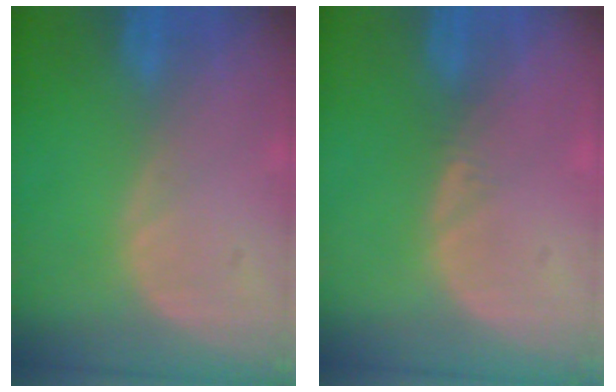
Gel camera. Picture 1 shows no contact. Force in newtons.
{"total": 0.5, "press": 0.5, "slide": 0.2}